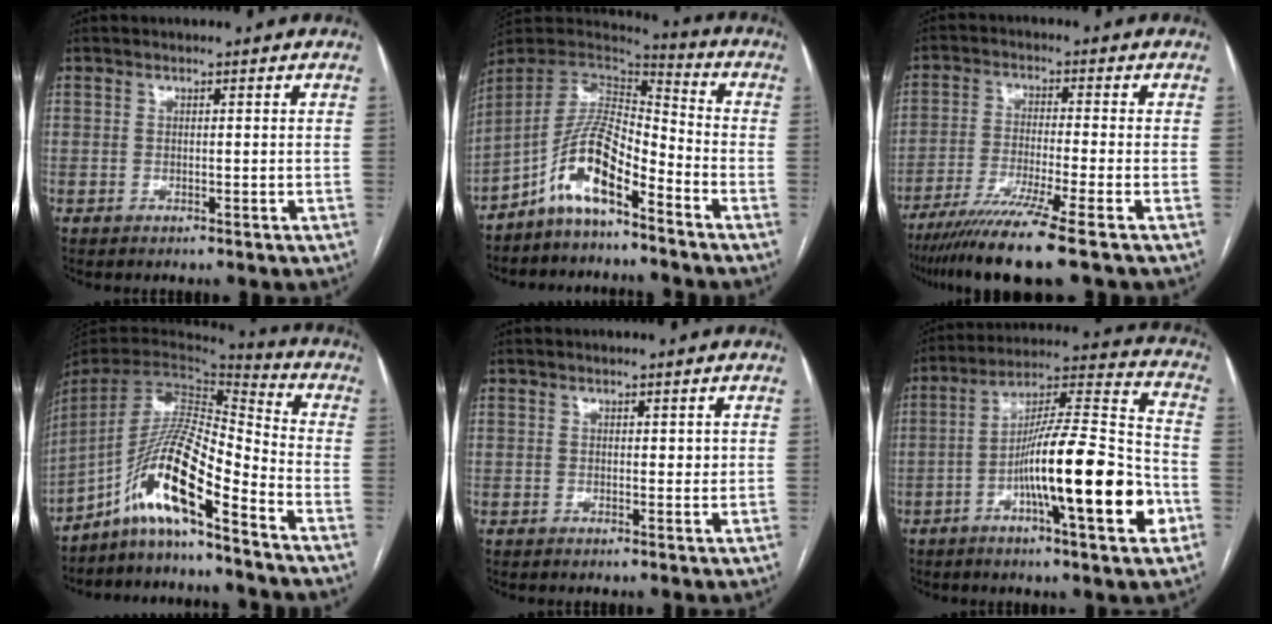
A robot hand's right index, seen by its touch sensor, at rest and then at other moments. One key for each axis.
{"total": 10.7, "fx": -6.5, "fy": 3.0, "fz": 8.0, "tx": -0.157, "ty": 0.024, "tz": -0.122}
{"total": 11.0, "fx": -8.0, "fy": -1.8, "fz": 7.3, "tx": -0.121, "ty": -0.033, "tz": -0.134}
{"total": 13.5, "fx": -8.9, "fy": 0.7, "fz": 10.2, "tx": -0.189, "ty": 0.014, "tz": -0.165}
{"total": 1.3, "fx": 0.4, "fy": 0.7, "fz": 1.0, "tx": -0.009, "ty": 0.001, "tz": 0.006}
{"total": 19.9, "fx": -6.4, "fy": 2.0, "fz": 18.7, "tx": -0.297, "ty": 0.004, "tz": -0.101}